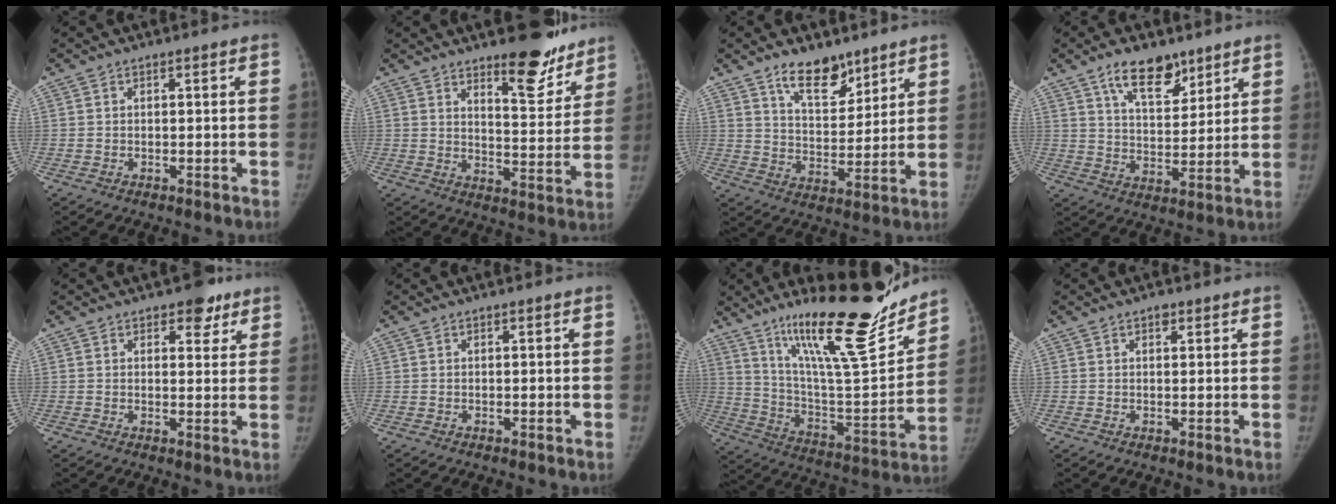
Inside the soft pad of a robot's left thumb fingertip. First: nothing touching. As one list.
[{"total": 12.3, "force": [9.5, 4.0, 6.8], "torque": [-0.050, -0.074, 0.139]}, {"total": 10.5, "force": [7.6, 4.9, 5.3], "torque": [-0.057, -0.059, 0.135]}, {"total": 11.0, "force": [7.4, 5.2, 6.3], "torque": [-0.076, -0.048, 0.130]}, {"total": 5.0, "force": [3.2, 2.8, 2.6], "torque": [-0.003, -0.014, 0.039]}, {"total": 0.0}, {"total": 25.8, "force": [18.9, 5.2, 16.8], "torque": [-0.235, -0.106, 0.315]}, {"total": 1.5, "force": [1.0, 0.8, 0.8], "torque": [-0.005, -0.003, 0.012]}]